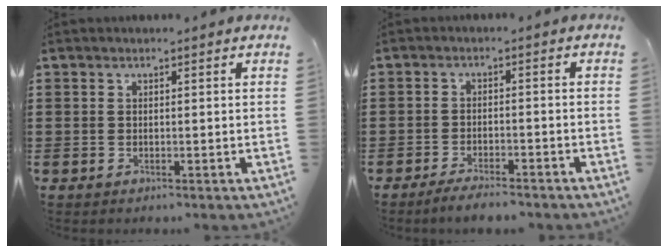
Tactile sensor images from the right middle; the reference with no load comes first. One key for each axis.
{"total": 2.8, "fx": -2.6, "fy": 0.1, "fz": 0.9, "tx": -0.017, "ty": 0.002, "tz": -0.052}